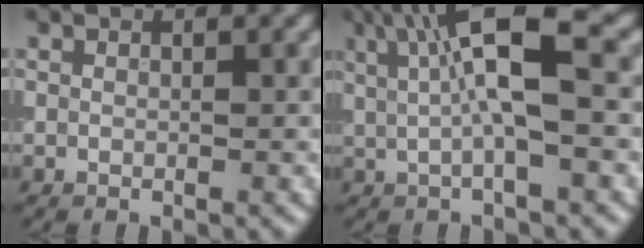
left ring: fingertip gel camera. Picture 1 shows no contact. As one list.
[{"total": 7.3, "force": [1.7, 1.7, 6.9], "torque": [-0.122, 0.009, 0.026]}]